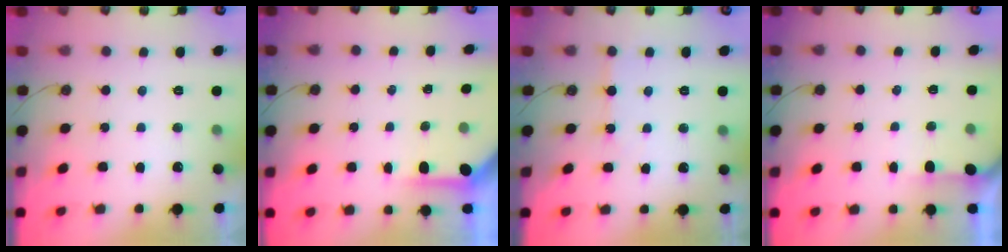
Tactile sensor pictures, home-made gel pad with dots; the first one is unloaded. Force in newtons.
{"total": 3.8, "press": 3.8, "slide": 0.3}
{"total": 3.4, "press": 3.3, "slide": 0.6}
{"total": 2.4, "press": 2.4, "slide": 0.3}